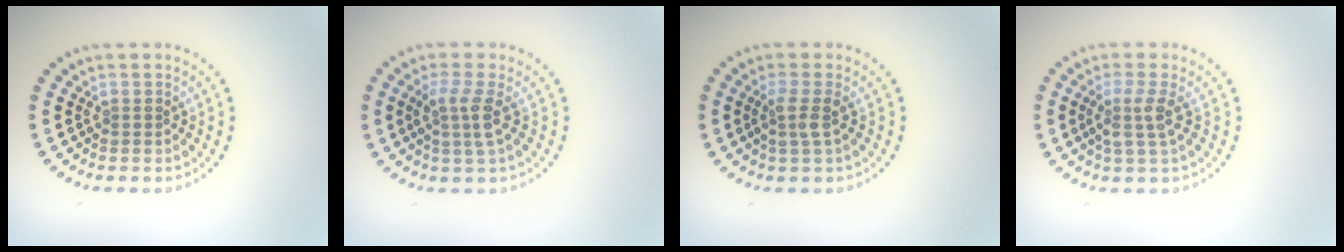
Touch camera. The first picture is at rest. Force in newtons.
{"total": 2.6, "press": 2.1, "slide": 1.5}
{"total": 1.9, "press": 1.5, "slide": 1.1}
{"total": 2.2, "press": 1.8, "slide": 1.3}